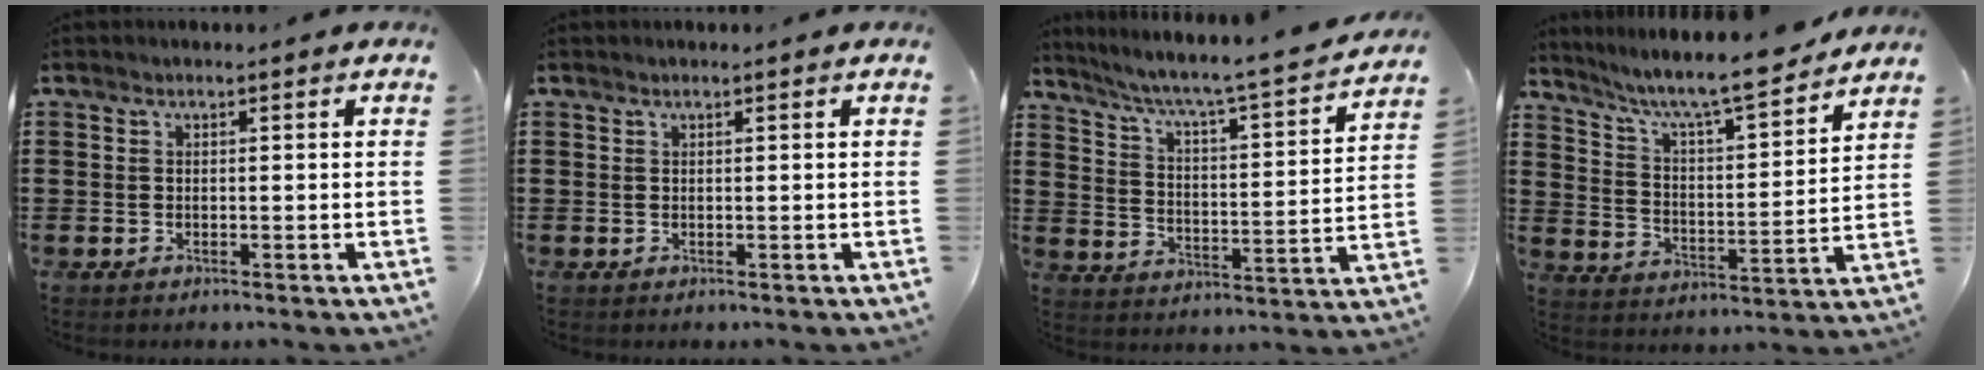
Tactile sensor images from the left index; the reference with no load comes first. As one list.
[{"total": 0.0}, {"total": 5.0, "force": [4.3, -0.4, 2.6], "torque": [-0.071, -0.041, 0.060]}, {"total": 7.9, "force": [7.0, 0.3, 3.6], "torque": [-0.097, -0.047, 0.113]}]